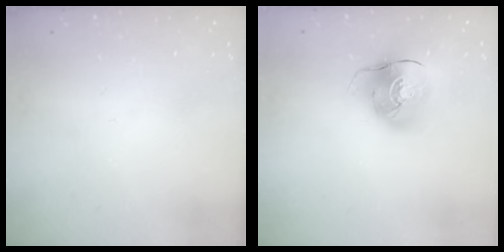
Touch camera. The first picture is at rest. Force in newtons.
{"total": 11.4, "press": 11.3, "slide": 1.8}